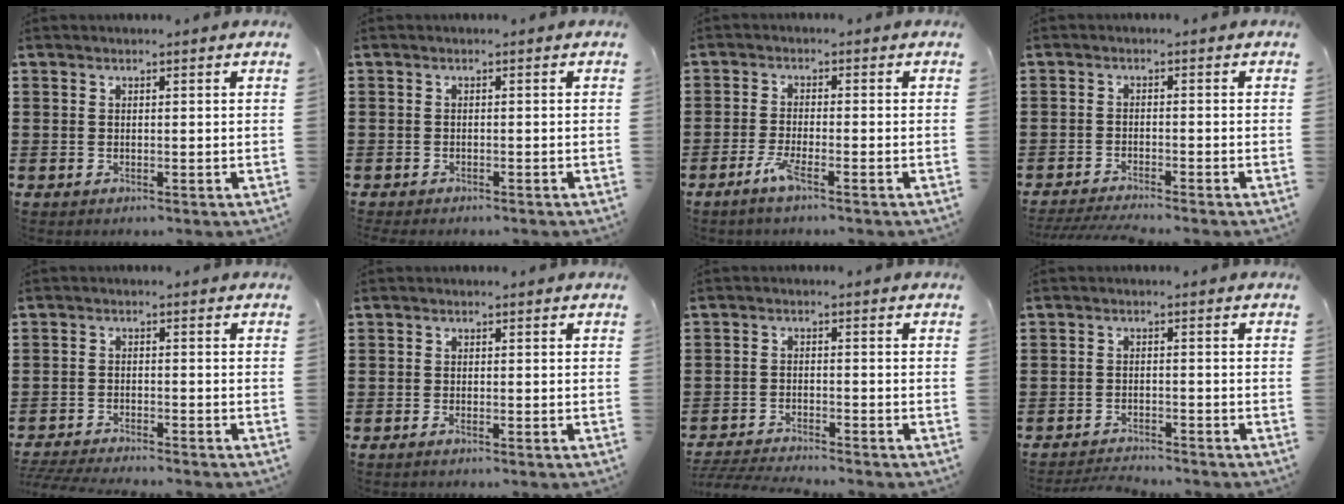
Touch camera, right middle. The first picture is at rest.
{"total": 0.6, "force": [-0.6, 0.1, 0.1], "torque": [-0.004, -0.003, -0.012]}
{"total": 3.4, "force": [-2.1, 0.3, 2.6], "torque": [-0.058, -0.004, -0.041]}
{"total": 2.5, "force": [-2.4, -0.2, 0.8], "torque": [-0.020, -0.004, -0.051]}
{"total": 3.1, "force": [-3.1, -0.1, 0.5], "torque": [-0.016, -0.005, -0.067]}
{"total": 0.7, "force": [-0.5, 0.1, 0.5], "torque": [-0.011, -0.004, -0.009]}
{"total": 3.4, "force": [-3.4, 0.0, 0.5], "torque": [-0.019, -0.005, -0.073]}
{"total": 2.7, "force": [-2.7, 0.2, 0.3], "torque": [-0.010, -0.002, -0.056]}